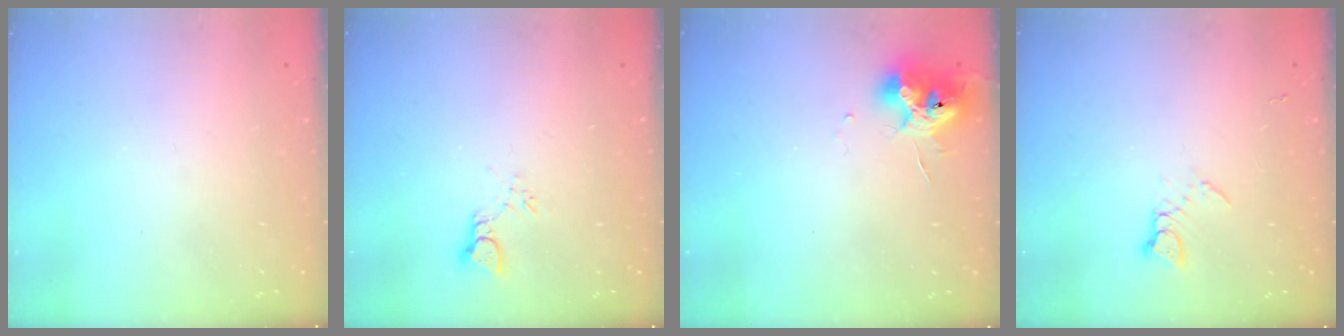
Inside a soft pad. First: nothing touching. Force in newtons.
{"total": 2.3, "press": 2.3, "slide": 0.2}
{"total": 11.6, "press": 11.6, "slide": 0.5}
{"total": 4.4, "press": 4.3, "slide": 0.7}